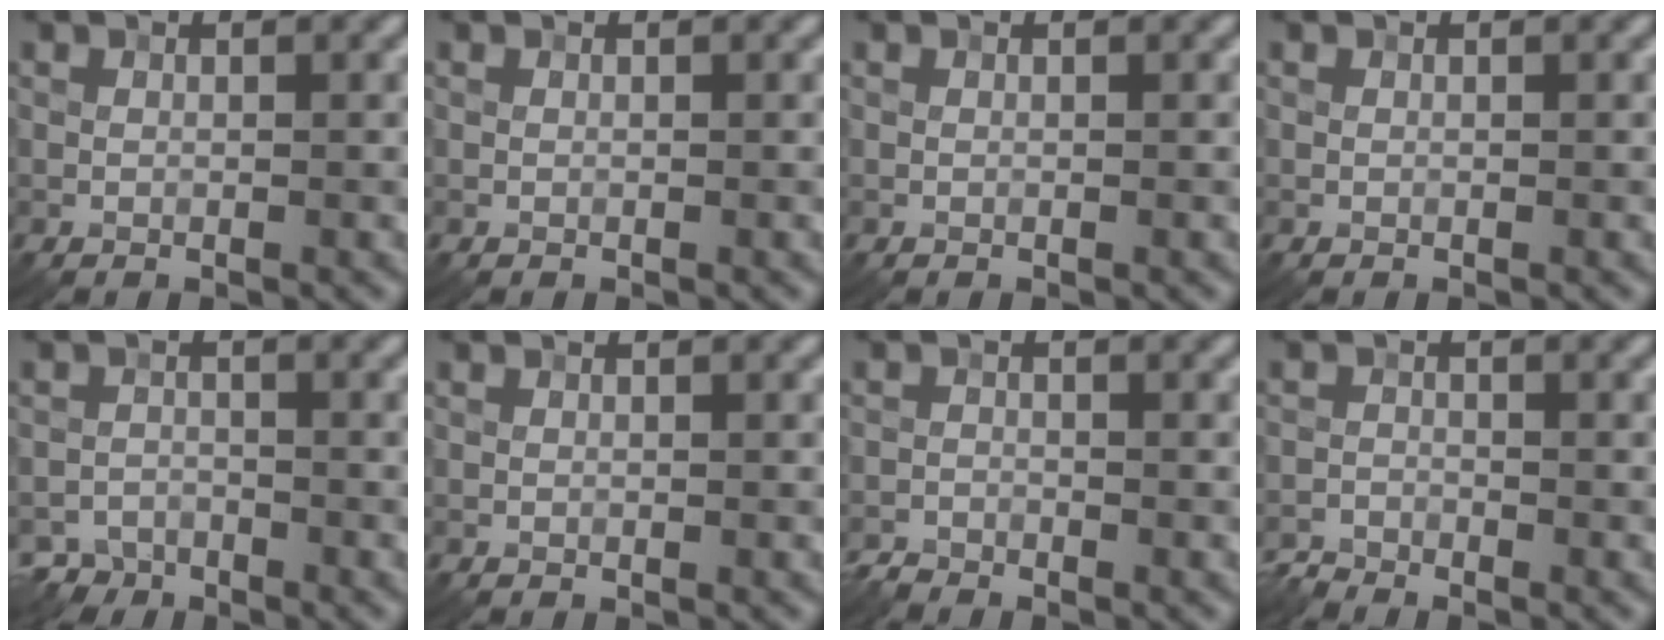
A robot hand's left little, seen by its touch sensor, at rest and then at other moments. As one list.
[{"total": 0.0}, {"total": 0.0}, {"total": 0.0}, {"total": 3.6, "force": [-3.1, 1.8, 0.4], "torque": [0.001, -0.004, -0.053]}, {"total": 0.0}, {"total": 1.6, "force": [-1.5, 0.3, 0.1], "torque": [-0.004, -0.001, -0.036]}, {"total": 1.9, "force": [-1.9, 0.3, 0.2], "torque": [-0.007, -0.002, -0.046]}]